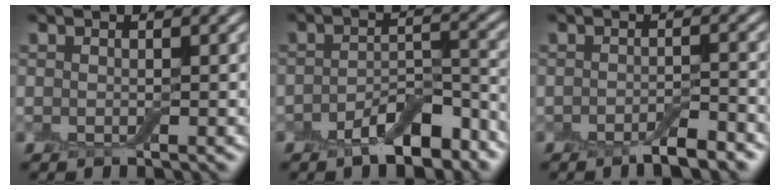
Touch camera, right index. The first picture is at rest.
{"total": 5.4, "force": [-3.6, 2.2, 3.3], "torque": [-0.047, 0.006, -0.062]}
{"total": 3.0, "force": [-2.2, 0.6, 2.0], "torque": [-0.029, 0.000, -0.038]}